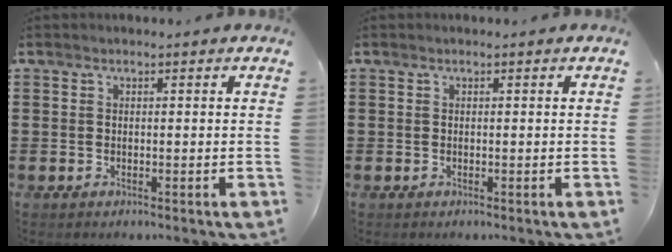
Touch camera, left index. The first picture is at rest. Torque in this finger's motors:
{"motor_torque": [0.00, 0.00, 0.00, 0.00]}